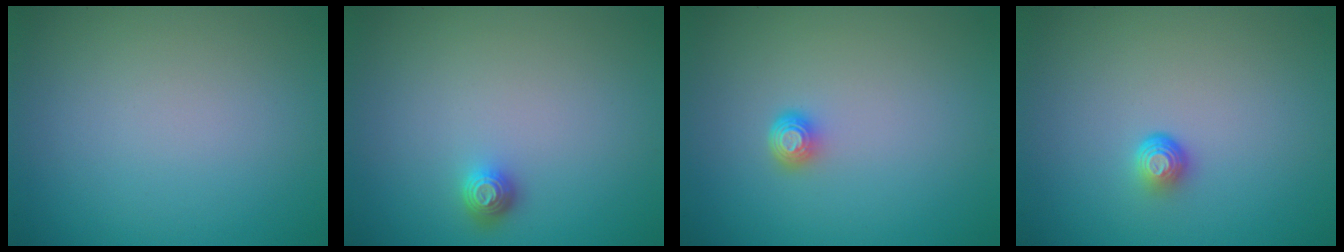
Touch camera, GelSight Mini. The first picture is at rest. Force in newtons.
{"total": 1.2, "press": 1.1, "slide": 0.4}
{"total": 1.5, "press": 1.1, "slide": 1.0}
{"total": 1.5, "press": 1.0, "slide": 1.2}